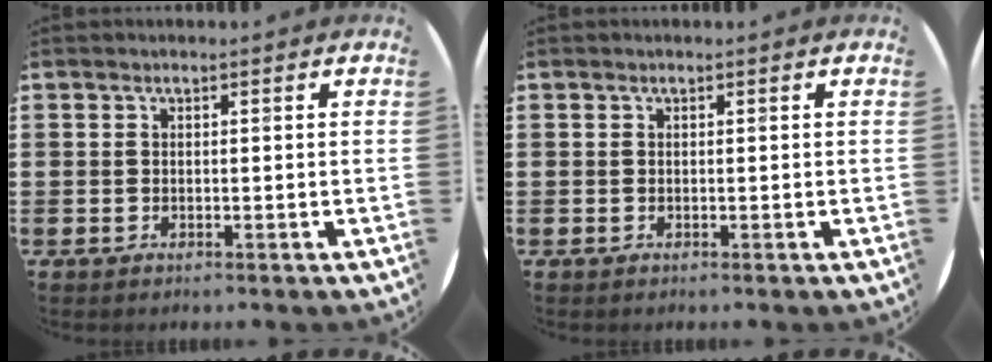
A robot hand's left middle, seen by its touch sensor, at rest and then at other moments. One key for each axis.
{"total": 0.0}